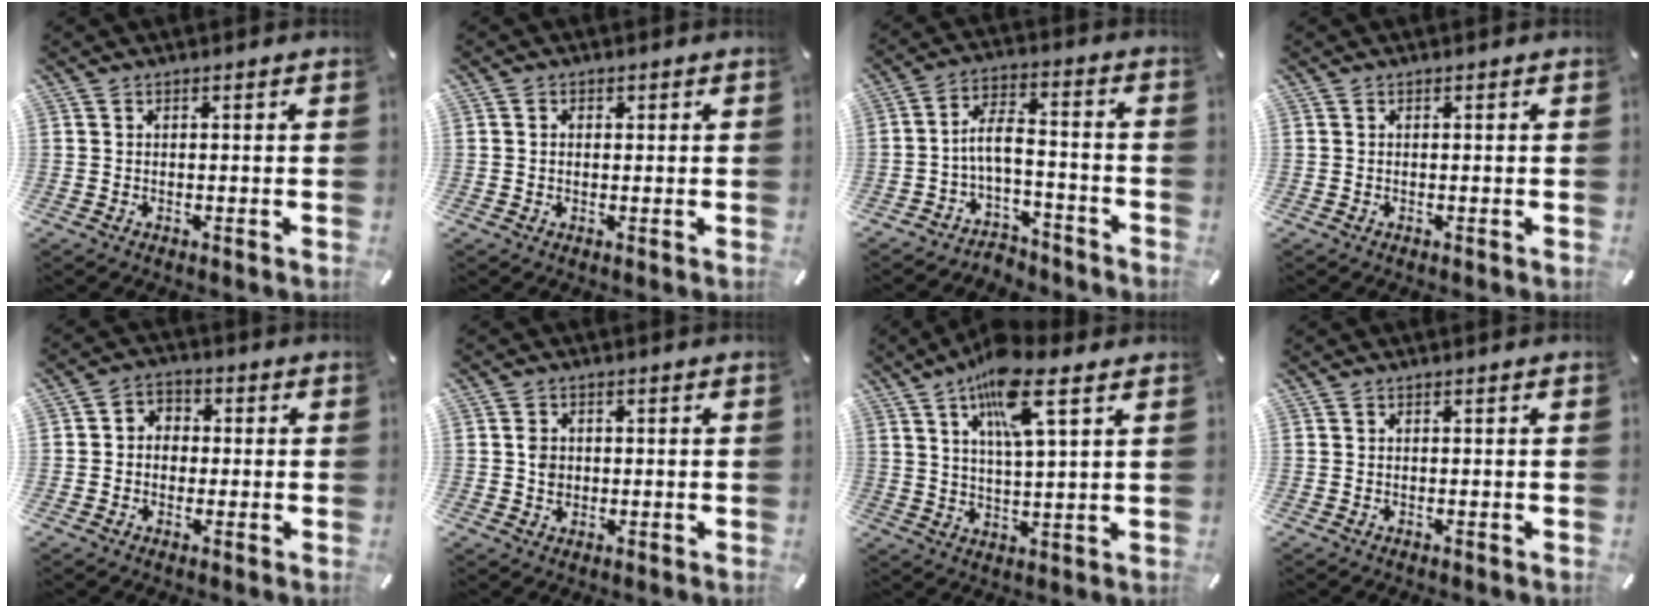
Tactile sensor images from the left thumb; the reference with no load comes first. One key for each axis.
{"total": 1.3, "fx": 0.1, "fy": 1.1, "fz": 0.7, "tx": -0.014, "ty": 0.007, "tz": -0.001}
{"total": 7.4, "fx": -2.5, "fy": 4.4, "fz": 5.4, "tx": -0.106, "ty": 0.012, "tz": -0.046}
{"total": 0.0}
{"total": 4.3, "fx": -1.3, "fy": 3.8, "fz": 1.3, "tx": -0.018, "ty": 0.015, "tz": -0.027}
{"total": 3.2, "fx": 0.0, "fy": 2.9, "fz": 1.4, "tx": -0.021, "ty": 0.004, "tz": -0.003}
{"total": 12.9, "fx": 7.3, "fy": 3.3, "fz": 10.1, "tx": -0.177, "ty": -0.018, "tz": 0.122}
{"total": 0.0}